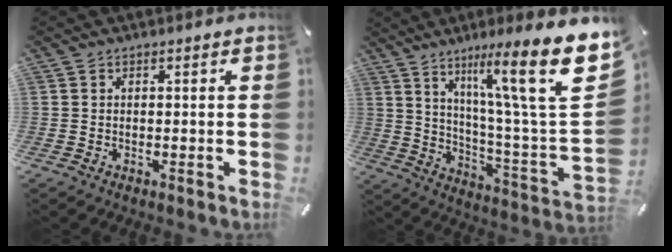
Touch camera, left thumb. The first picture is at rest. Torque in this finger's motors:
{"motor_torque": [2.82, 2.19, 1.44, -1.33, 0.60]}